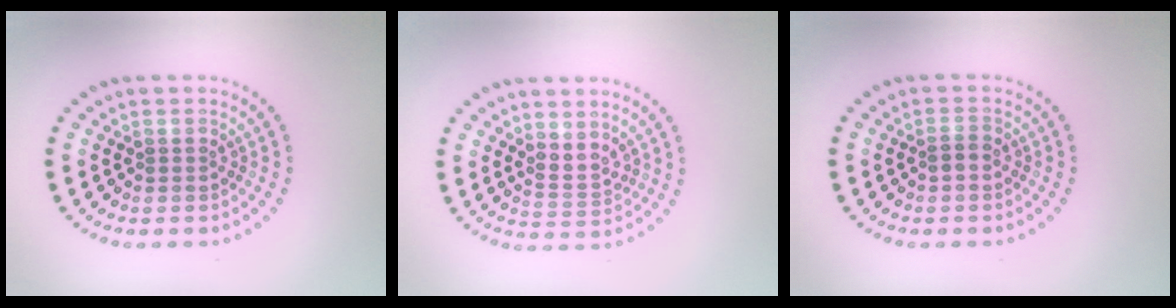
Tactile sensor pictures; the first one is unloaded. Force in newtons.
{"total": 2.1, "press": 1.6, "slide": 1.3}
{"total": 0.8, "press": 0.8, "slide": 0.3}